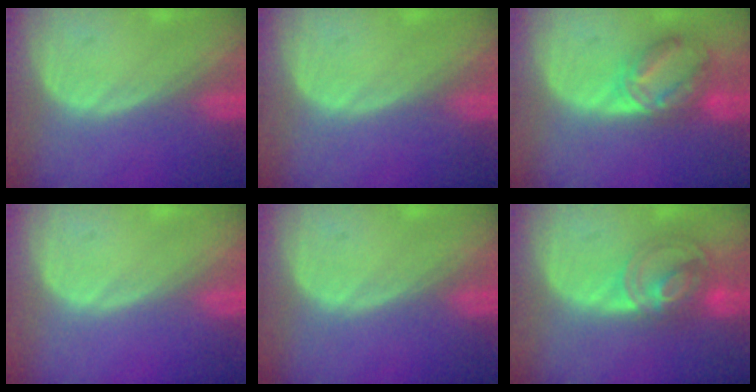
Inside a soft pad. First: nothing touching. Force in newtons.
{"total": 0.0}
{"total": 6.6, "press": 6.2, "slide": 2.2}
{"total": 0.0}
{"total": 0.0}
{"total": 7.4, "press": 6.2, "slide": 4.2}